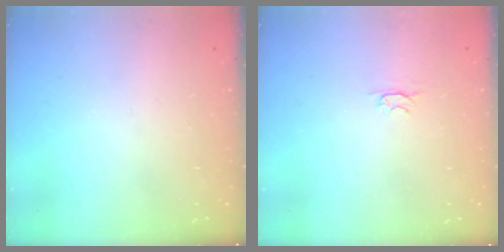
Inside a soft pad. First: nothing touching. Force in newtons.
{"total": 2.4, "press": 2.3, "slide": 0.5}